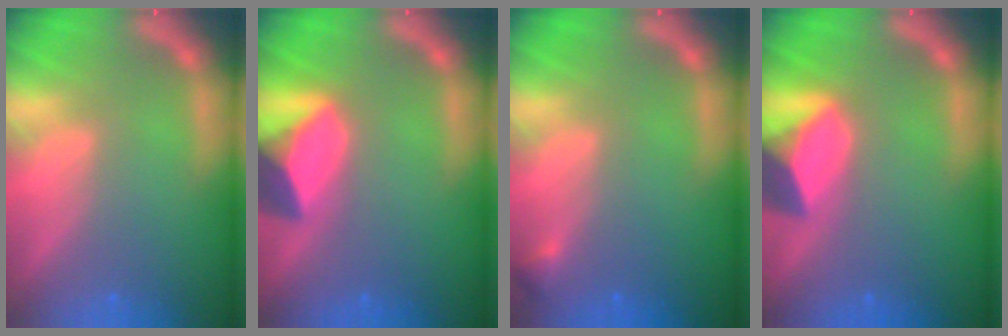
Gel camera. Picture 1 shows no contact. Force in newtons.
{"total": 6.9}
{"total": 0.9}
{"total": 6.4}